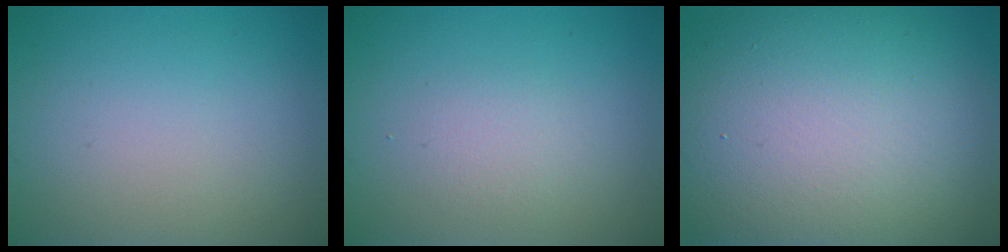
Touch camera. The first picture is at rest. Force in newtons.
{"total": 1.5, "press": 1.5, "slide": 0.0}
{"total": 16.6, "press": 16.6, "slide": 0.5}